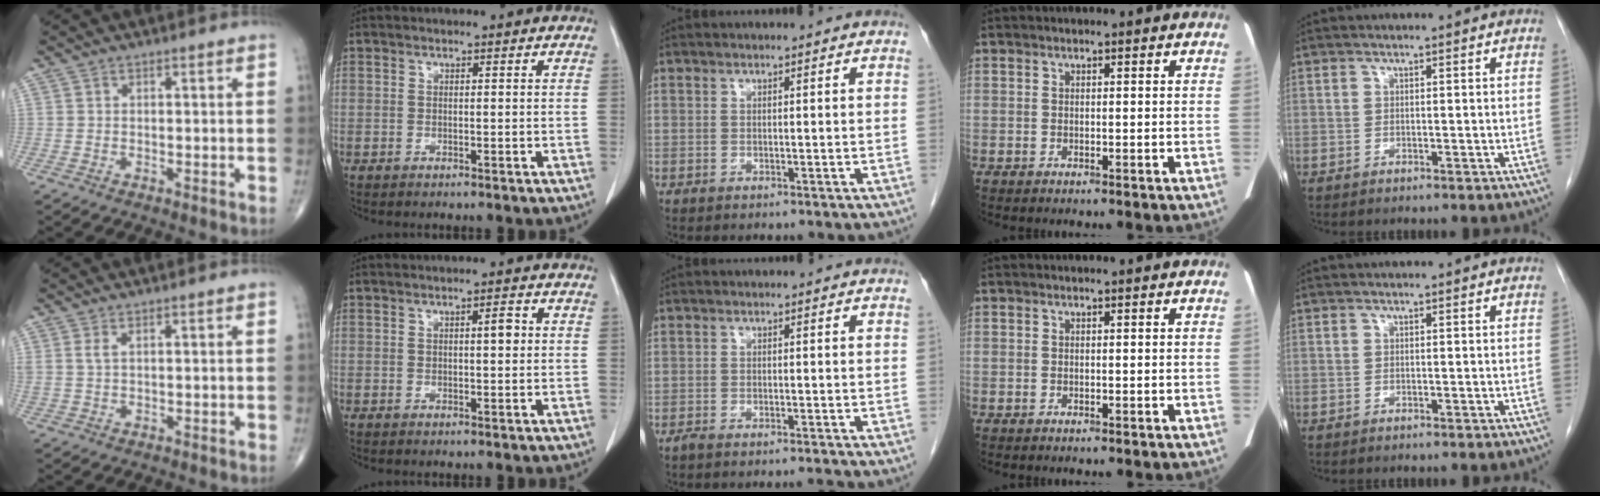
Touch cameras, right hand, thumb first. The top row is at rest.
{"thumb": {"total": 1.8, "force": [0.9, 0.7, 1.4], "torque": [-0.038, 0.006, 0.025]}, "index": {"total": 2.3, "force": [0.5, 0.6, 2.1], "torque": [-0.032, 0.003, 0.008]}, "middle": {"total": 2.1, "force": [-1.9, -0.4, 0.6], "torque": [-0.013, -0.003, -0.032]}}